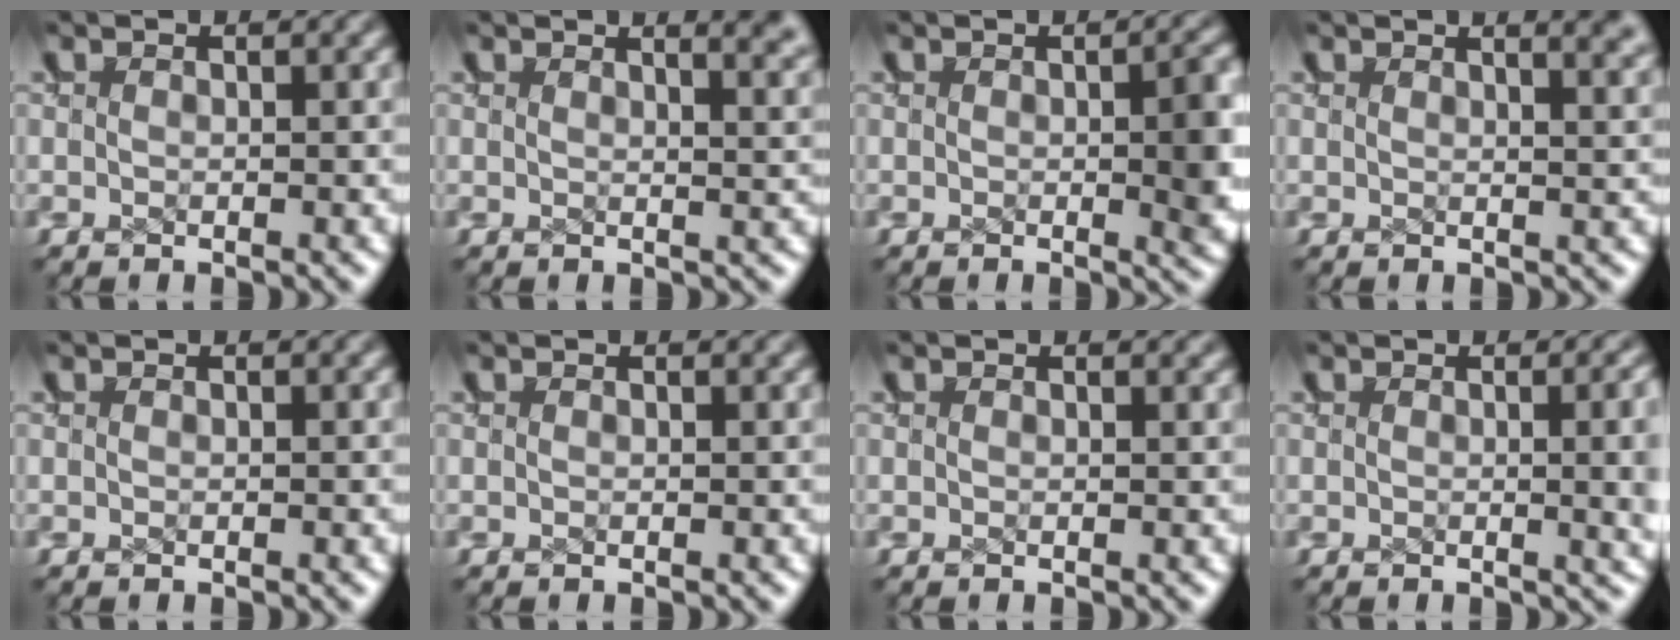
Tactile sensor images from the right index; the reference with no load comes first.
{"total": 3.8, "force": [2.9, 0.9, 2.3], "torque": [-0.023, 0.007, 0.039]}
{"total": 2.8, "force": [-0.3, 0.9, 2.7], "torque": [-0.024, 0.000, -0.001]}
{"total": 3.1, "force": [2.3, 0.6, 1.9], "torque": [-0.022, 0.004, 0.032]}
{"total": 0.0}
{"total": 0.0}
{"total": 0.6, "force": [0.6, -0.1, 0.0], "torque": [-0.003, -0.001, 0.009]}
{"total": 2.4, "force": [0.4, 0.5, 2.3], "torque": [-0.020, 0.000, 0.007]}